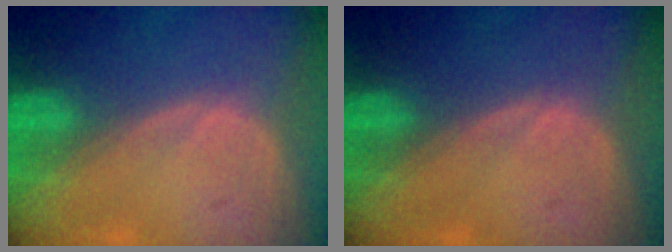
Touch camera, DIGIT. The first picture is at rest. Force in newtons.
{"total": 0.0}